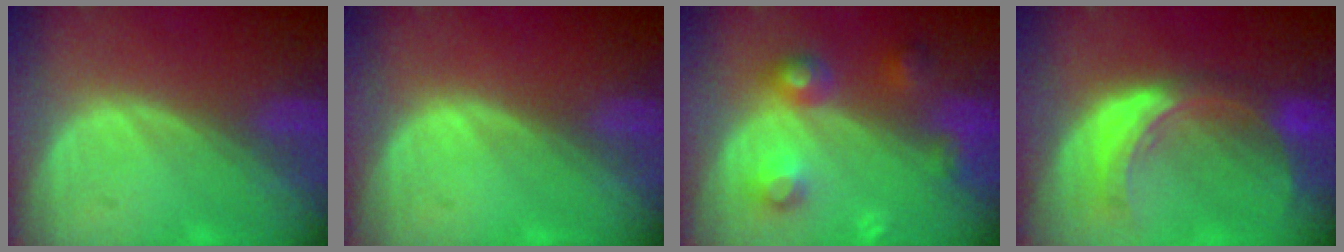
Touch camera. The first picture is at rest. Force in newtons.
{"total": 0.0}
{"total": 5.8, "press": 5.8, "slide": 0.3}
{"total": 8.1, "press": 7.2, "slide": 3.7}